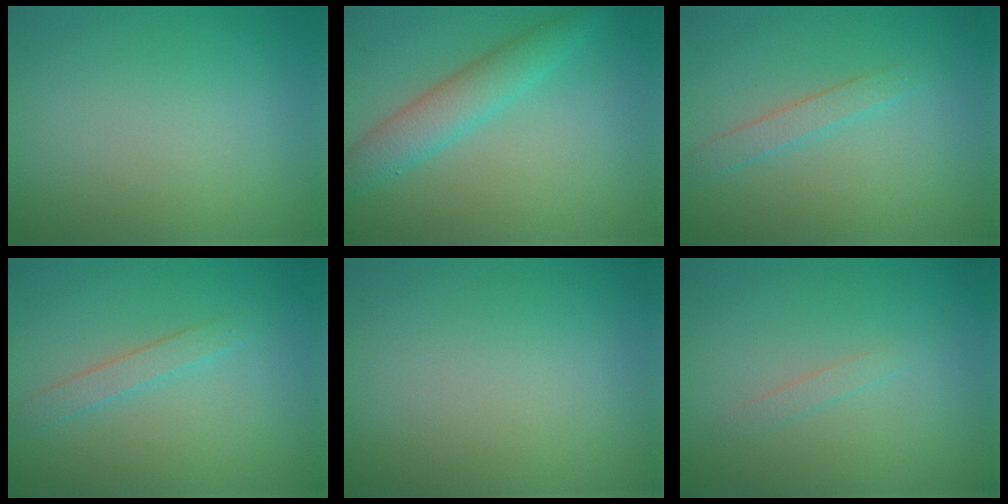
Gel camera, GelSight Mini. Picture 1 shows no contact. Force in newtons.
{"total": 3.8, "press": 3.8, "slide": 0.2}
{"total": 1.7, "press": 1.7, "slide": 0.1}
{"total": 1.7, "press": 1.7, "slide": 0.1}
{"total": 0.0}
{"total": 0.8, "press": 0.8, "slide": 0.0}